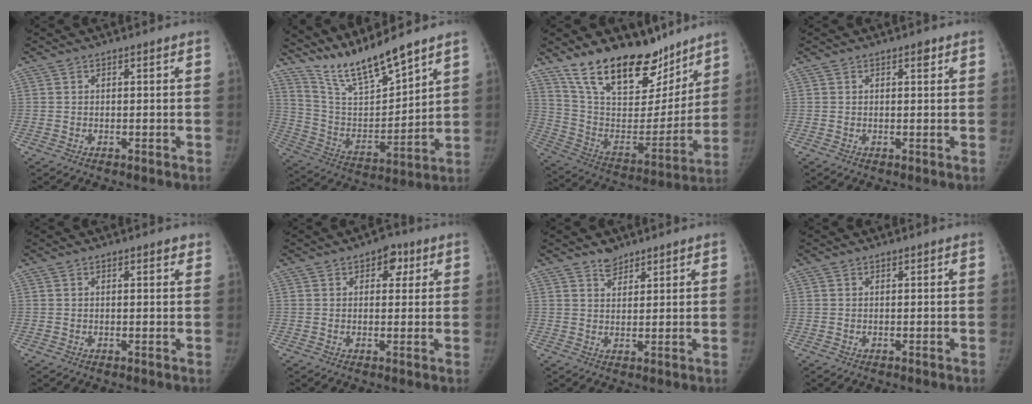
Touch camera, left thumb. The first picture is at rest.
{"total": 14.9, "force": [13.0, 2.2, 7.0], "torque": [-0.110, -0.075, 0.257]}
{"total": 25.4, "force": [18.5, 11.5, 12.9], "torque": [-0.171, -0.085, 0.314]}
{"total": 1.2, "force": [0.7, 0.6, 0.8], "torque": [-0.006, -0.001, 0.009]}
{"total": 1.0, "force": [0.7, 0.4, 0.5], "torque": [0.000, -0.002, 0.006]}
{"total": 4.2, "force": [1.9, 2.8, 2.5], "torque": [-0.005, -0.002, 0.020]}
{"total": 2.9, "force": [2.4, 1.5, 0.5], "torque": [0.009, -0.018, 0.039]}
{"total": 0.0}